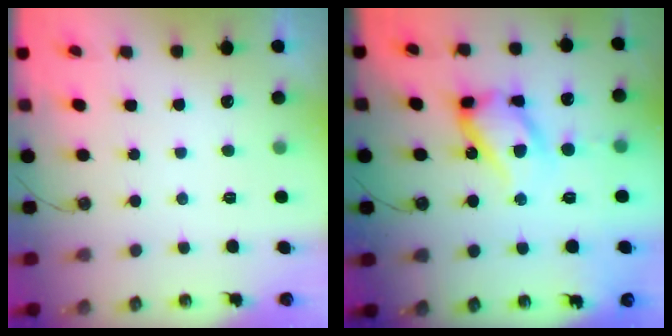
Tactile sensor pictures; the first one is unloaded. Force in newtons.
{"total": 17.2, "press": 17.2, "slide": 1.4}